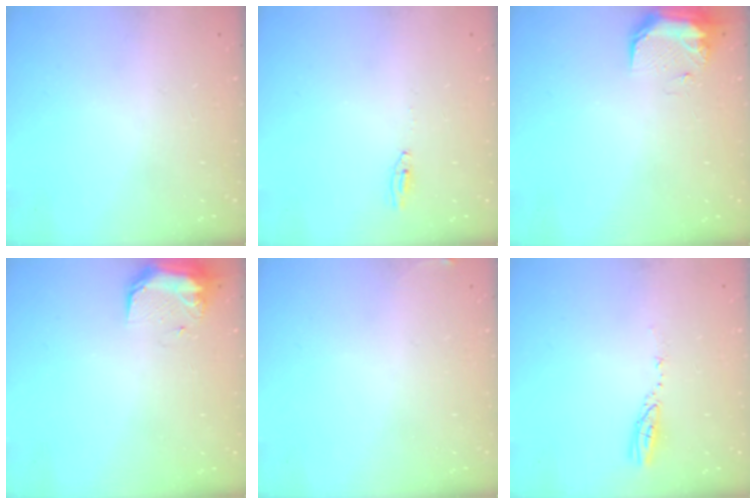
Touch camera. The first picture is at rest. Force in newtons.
{"total": 2.0, "press": 2.0, "slide": 0.2}
{"total": 8.8, "press": 8.7, "slide": 1.2}
{"total": 9.3, "press": 9.3, "slide": 0.7}
{"total": 3.6, "press": 3.5, "slide": 0.6}
{"total": 3.3, "press": 3.3, "slide": 0.2}